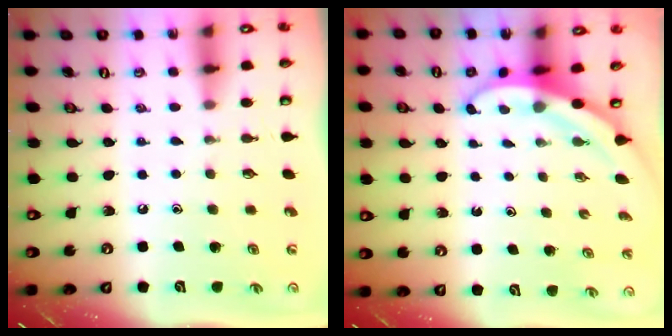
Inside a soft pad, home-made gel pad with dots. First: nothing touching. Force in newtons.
{"total": 3.4, "press": 3.4, "slide": 0.1}